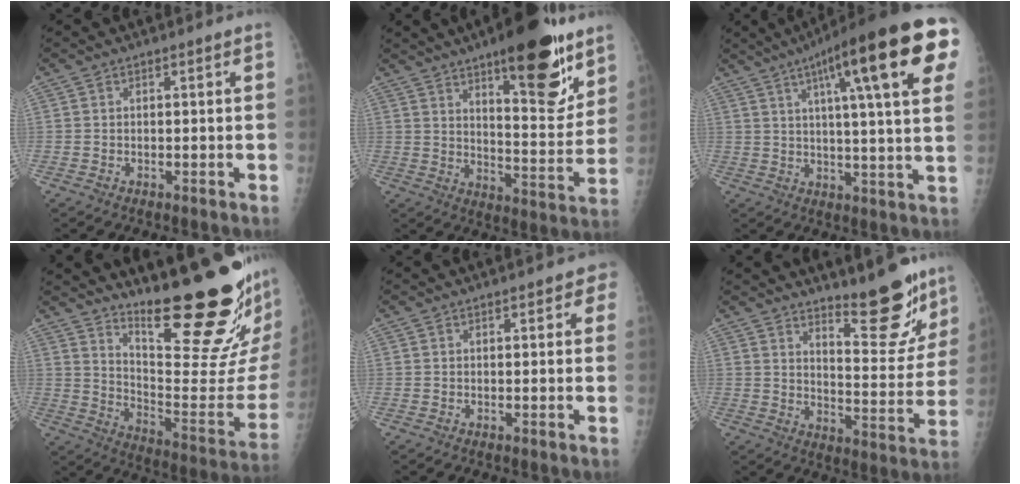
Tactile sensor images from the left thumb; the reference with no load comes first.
{"total": 19.8, "force": [12.1, 6.3, 14.4], "torque": [-0.163, -0.074, 0.180]}
{"total": 23.9, "force": [10.3, 3.9, 21.2], "torque": [-0.301, -0.001, 0.136]}
{"total": 27.7, "force": [18.4, 4.6, 20.1], "torque": [-0.283, -0.115, 0.290]}
{"total": 2.1, "force": [0.9, 1.2, 1.4], "torque": [0.000, 0.002, 0.006]}
{"total": 13.1, "force": [10.0, 3.3, 7.8], "torque": [-0.071, -0.081, 0.155]}